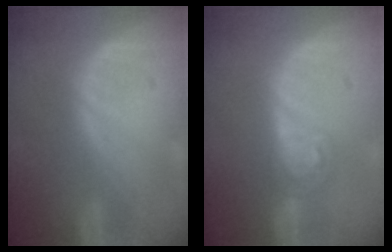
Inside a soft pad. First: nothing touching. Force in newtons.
{"total": 5.1, "press": 4.5, "slide": 2.5}